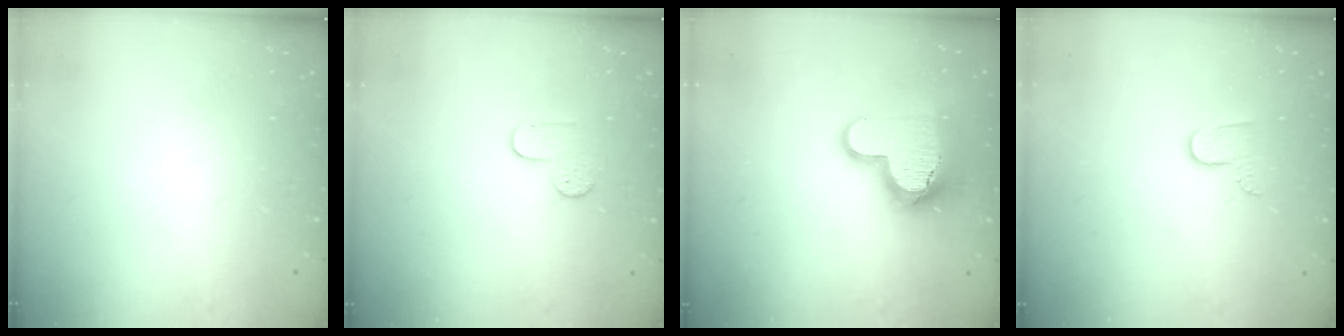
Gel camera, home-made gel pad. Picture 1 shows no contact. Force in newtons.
{"total": 5.8, "press": 5.7, "slide": 0.6}
{"total": 14.6, "press": 14.5, "slide": 1.2}
{"total": 4.6, "press": 4.6, "slide": 0.5}